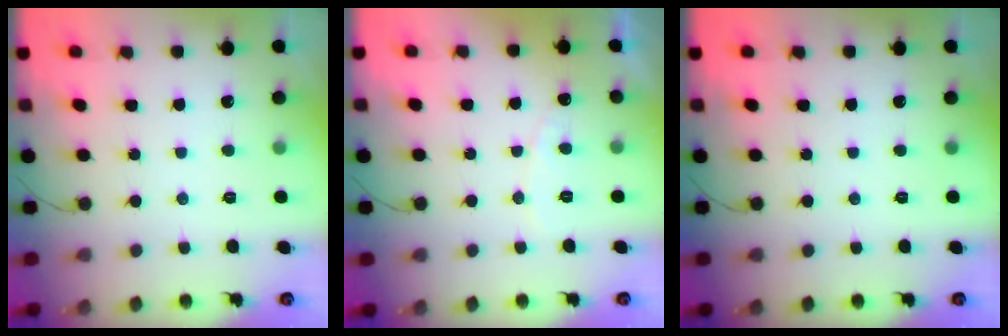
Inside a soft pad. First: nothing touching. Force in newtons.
{"total": 4.4, "press": 4.4, "slide": 0.3}
{"total": 0.0}